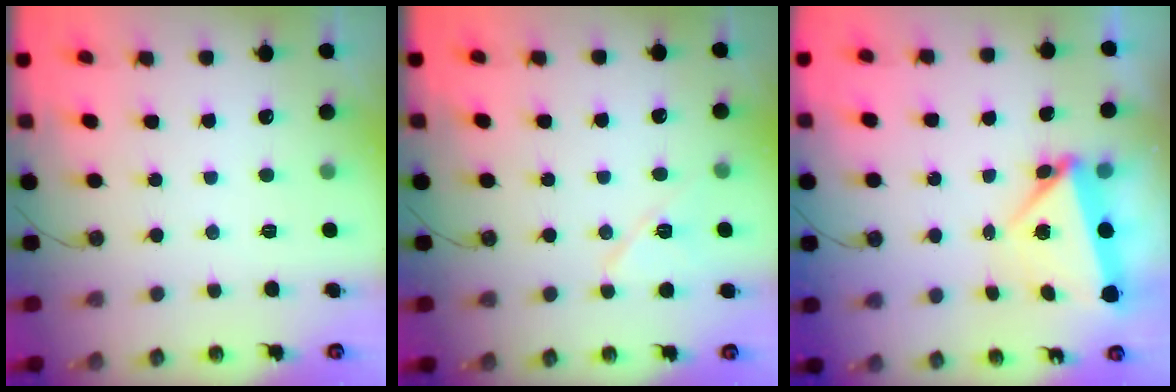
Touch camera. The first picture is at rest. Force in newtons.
{"total": 8.6, "press": 8.5, "slide": 1.2}
{"total": 5.6, "press": 5.6, "slide": 0.4}